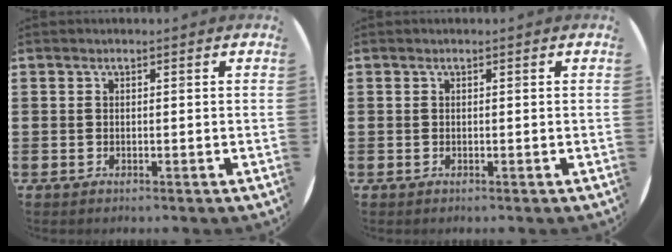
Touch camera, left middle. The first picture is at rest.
{"total": 0.0}